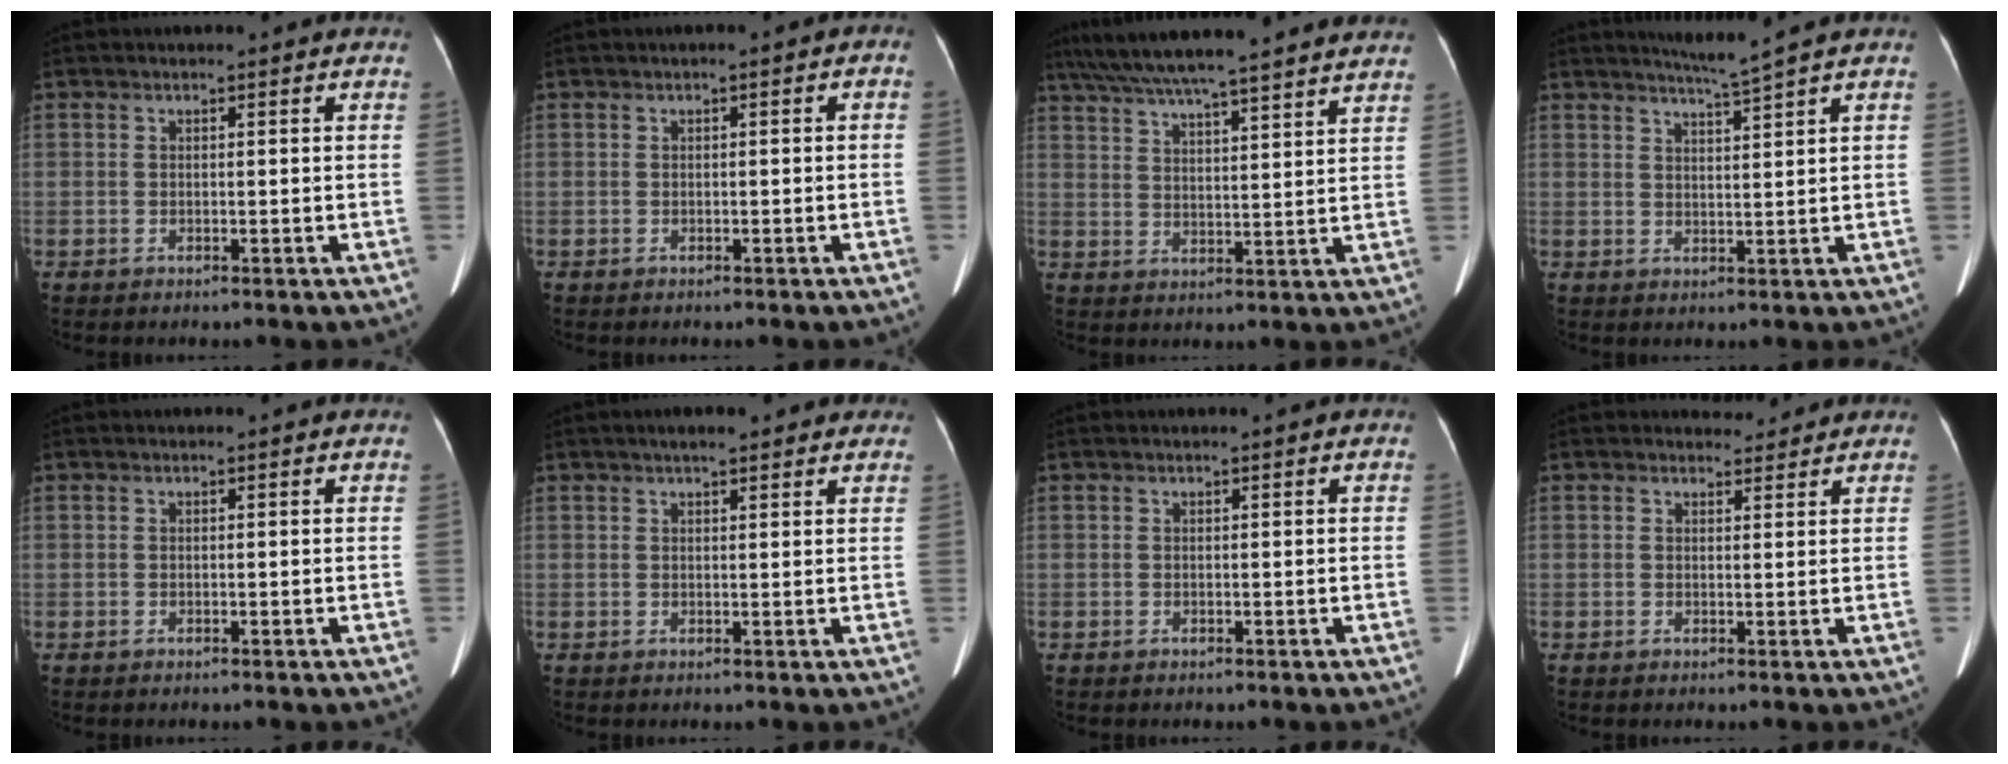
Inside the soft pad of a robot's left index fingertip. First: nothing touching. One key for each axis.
{"total": 0.9, "fx": -0.3, "fy": 0.4, "fz": 0.7, "tx": -0.004, "ty": 0.008, "tz": -0.008}
{"total": 23.6, "fx": 20.6, "fy": 1.5, "fz": 11.4, "tx": -0.194, "ty": 0.034, "tz": 0.286}
{"total": 3.7, "fx": 3.1, "fy": -1.6, "fz": 1.2, "tx": -0.022, "ty": -0.015, "tz": 0.061}
{"total": 0.0}
{"total": 4.8, "fx": 3.7, "fy": 1.3, "fz": 2.8, "tx": -0.030, "ty": 0.028, "tz": 0.048}
{"total": 0.0}
{"total": 2.0, "fx": 1.8, "fy": 0.8, "fz": -0.2, "tx": 0.004, "ty": -0.001, "tz": 0.024}